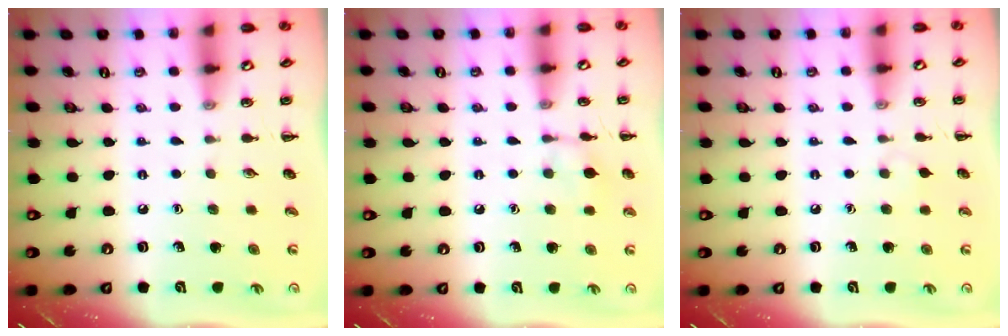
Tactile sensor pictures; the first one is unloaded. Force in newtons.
{"total": 7.5, "press": 7.3, "slide": 1.7}
{"total": 2.6, "press": 2.4, "slide": 1.1}